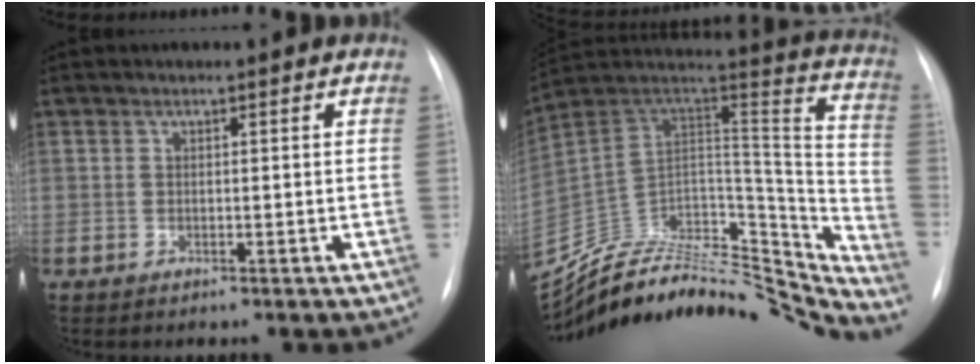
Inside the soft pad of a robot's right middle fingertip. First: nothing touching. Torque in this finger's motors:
{"motor_torque": [0.14, -1.17, -0.02, -0.01]}